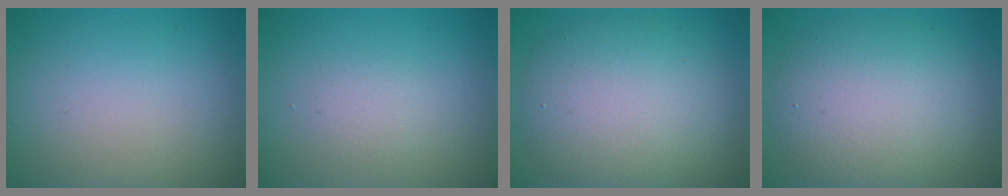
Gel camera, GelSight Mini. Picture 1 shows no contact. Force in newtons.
{"total": 1.3, "press": 1.3, "slide": 0.1}
{"total": 8.4, "press": 8.4, "slide": 0.6}
{"total": 7.6, "press": 7.5, "slide": 0.6}